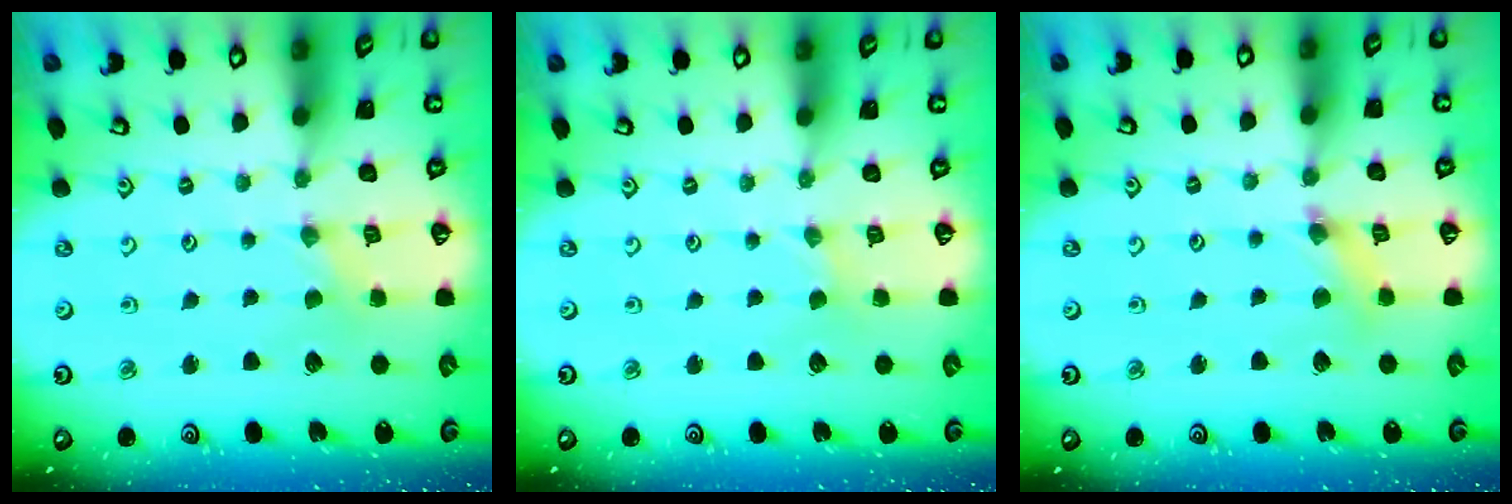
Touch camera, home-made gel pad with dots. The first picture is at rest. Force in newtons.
{"total": 0.0}
{"total": 3.4, "press": 3.3, "slide": 0.4}